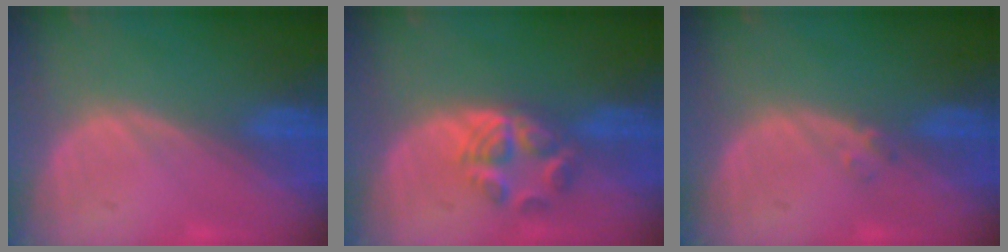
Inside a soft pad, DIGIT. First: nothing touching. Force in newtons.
{"total": 5.9, "press": 5.0, "slide": 3.1}
{"total": 1.0, "press": 1.0, "slide": 0.2}